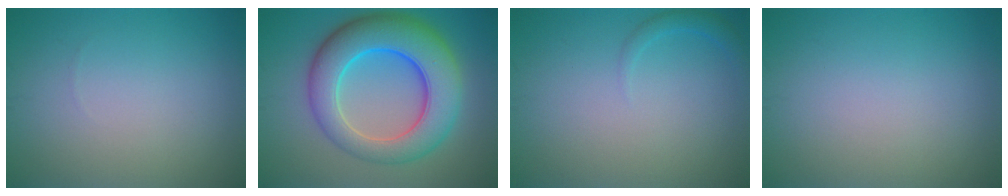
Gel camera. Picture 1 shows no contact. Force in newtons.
{"total": 10.4, "press": 10.4, "slide": 0.1}
{"total": 1.1, "press": 1.1, "slide": 0.1}
{"total": 0.0}